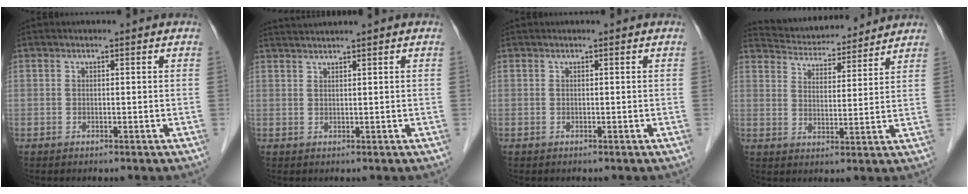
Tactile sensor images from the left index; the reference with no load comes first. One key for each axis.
{"total": 2.3, "fx": 2.0, "fy": -0.9, "fz": 0.5, "tx": -0.012, "ty": 0.010, "tz": 0.047}
{"total": 0.0}
{"total": 11.6, "fx": 11.2, "fy": 2.1, "fz": 2.3, "tx": -0.039, "ty": 0.019, "tz": 0.175}